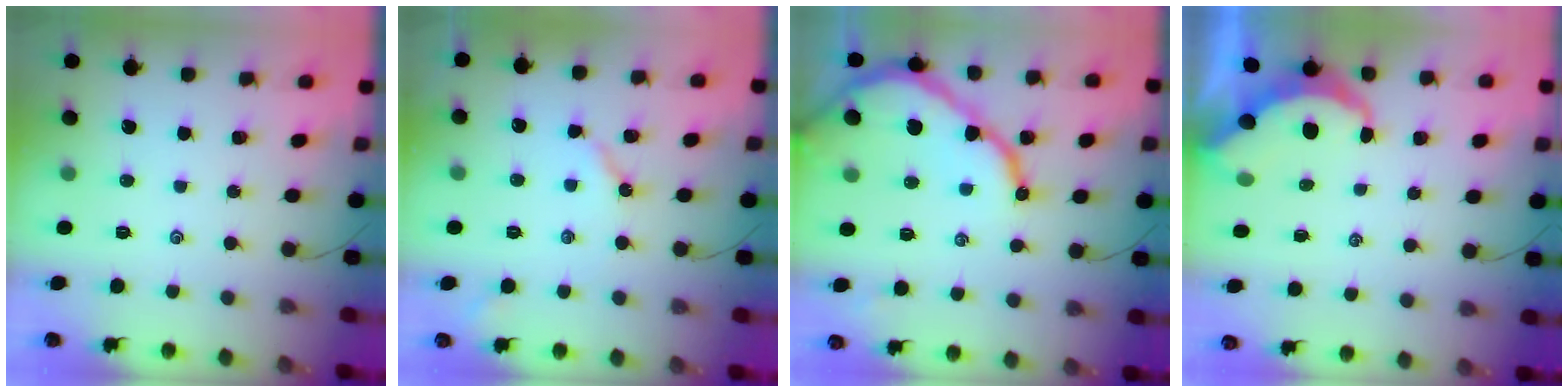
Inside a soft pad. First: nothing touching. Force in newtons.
{"total": 3.9, "press": 3.9, "slide": 0.2}
{"total": 11.3, "press": 11.2, "slide": 1.3}
{"total": 5.6, "press": 5.6, "slide": 0.3}